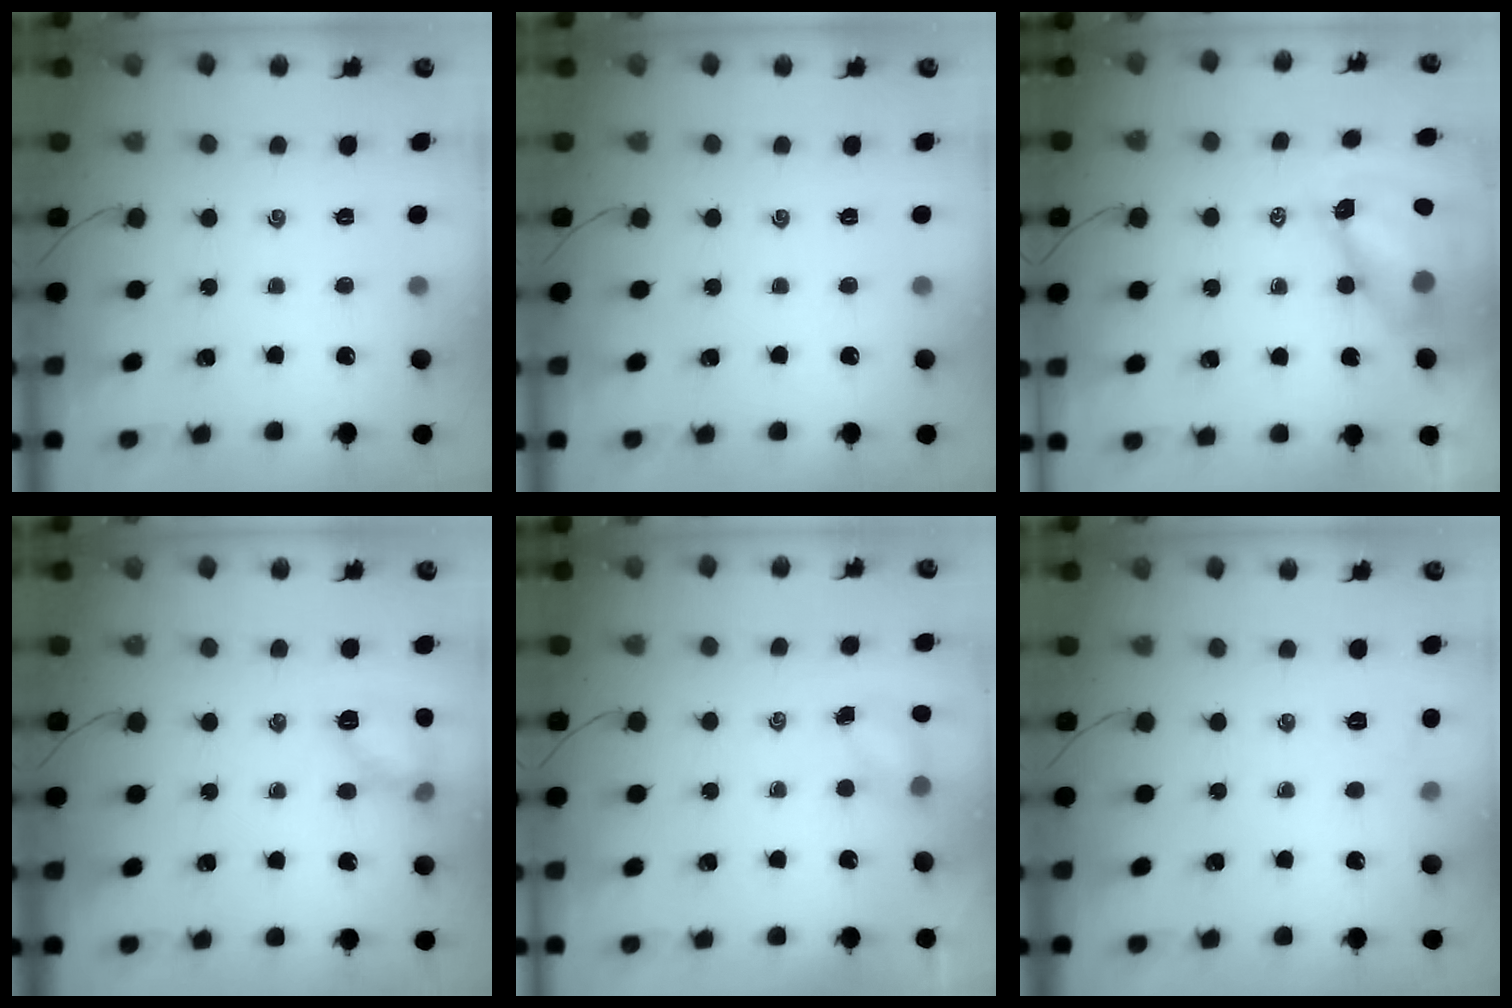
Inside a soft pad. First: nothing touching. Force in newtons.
{"total": 0.0}
{"total": 8.2, "press": 7.8, "slide": 2.3}
{"total": 10.5, "press": 10.5, "slide": 0.6}
{"total": 4.3, "press": 4.2, "slide": 0.8}
{"total": 5.4, "press": 5.3, "slide": 1.3}